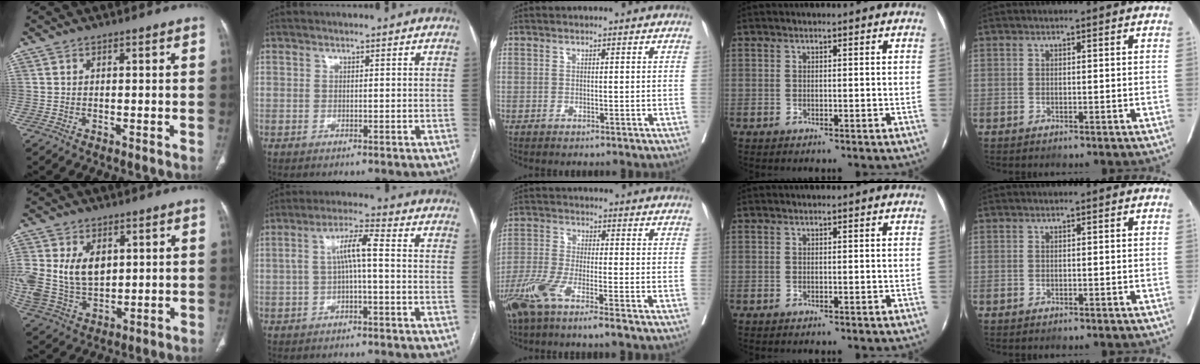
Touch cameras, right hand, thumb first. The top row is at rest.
{"thumb": {"total": 15.5, "force": [3.2, 10.9, 10.6], "torque": [-0.223, -0.010, 0.078]}, "index": {"total": 5.9, "force": [-0.3, 1.2, 5.8], "torque": [-0.111, 0.029, -0.003]}, "middle": {"total": 7.4, "force": [-4.9, 0.4, 5.5], "torque": [-0.118, -0.015, -0.102]}}